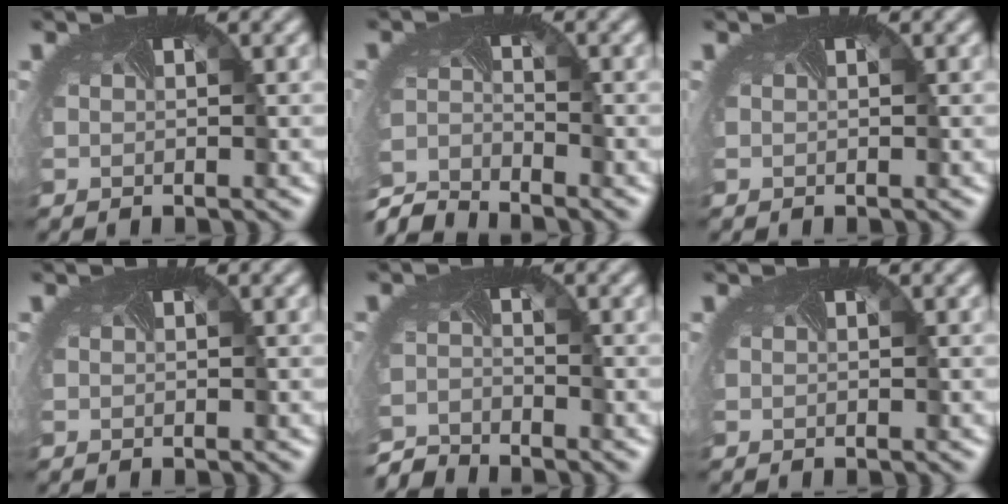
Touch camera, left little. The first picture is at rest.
{"total": 5.2, "force": [-5.2, 0.5, 0.4], "torque": [-0.022, -0.020, -0.106]}
{"total": 0.0}
{"total": 0.0}
{"total": 3.5, "force": [-3.5, 0.0, -0.4], "torque": [-0.004, -0.019, -0.071]}
{"total": 0.0}